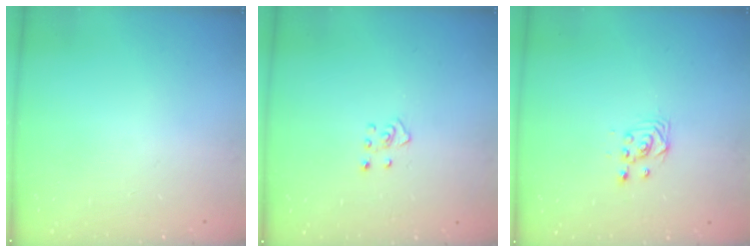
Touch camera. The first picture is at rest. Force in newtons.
{"total": 3.5, "press": 3.4, "slide": 0.6}
{"total": 3.4, "press": 3.3, "slide": 0.3}